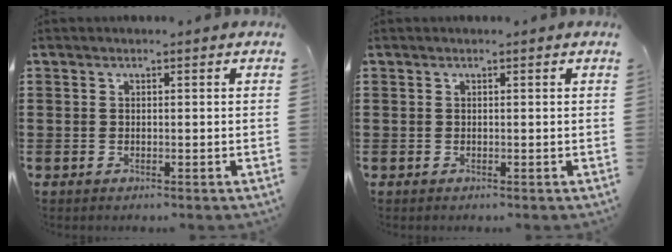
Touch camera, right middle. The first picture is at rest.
{"total": 0.0}